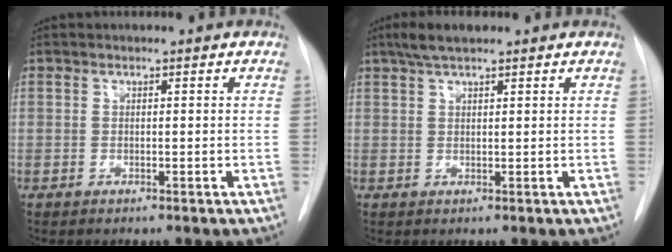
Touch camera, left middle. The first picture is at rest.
{"total": 3.9, "force": [2.9, 0.8, 2.5], "torque": [-0.053, 0.015, 0.053]}